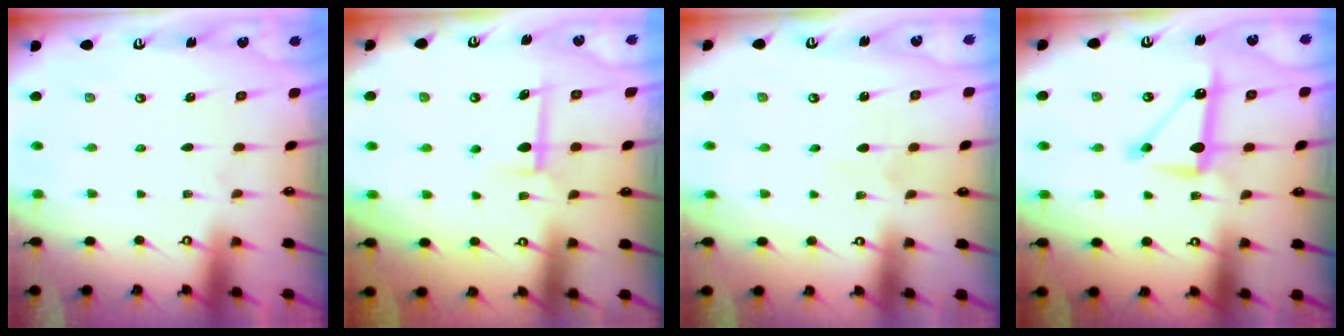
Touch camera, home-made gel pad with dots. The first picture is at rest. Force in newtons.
{"total": 6.2, "press": 6.2, "slide": 0.2}
{"total": 2.6, "press": 2.6, "slide": 0.2}
{"total": 10.4, "press": 10.4, "slide": 0.6}